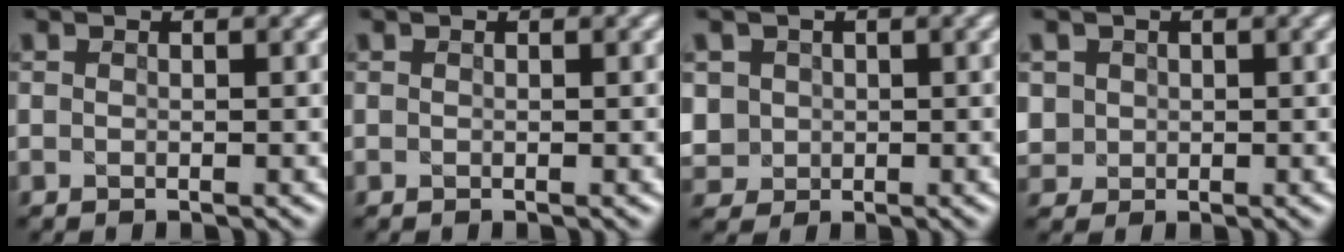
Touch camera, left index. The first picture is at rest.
{"total": 0.0}
{"total": 4.3, "force": [0.6, 4.2, 1.0], "torque": [-0.020, 0.026, 0.003]}
{"total": 3.6, "force": [1.0, 3.4, 0.7], "torque": [-0.012, 0.029, 0.007]}